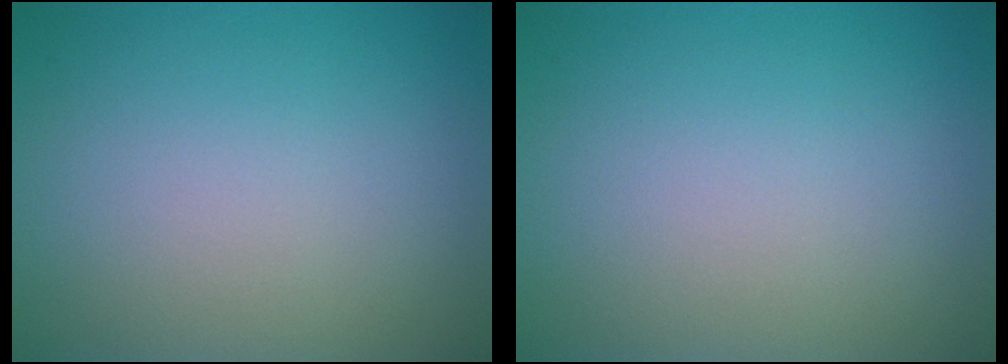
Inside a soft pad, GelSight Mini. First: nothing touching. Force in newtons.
{"total": 0.0}